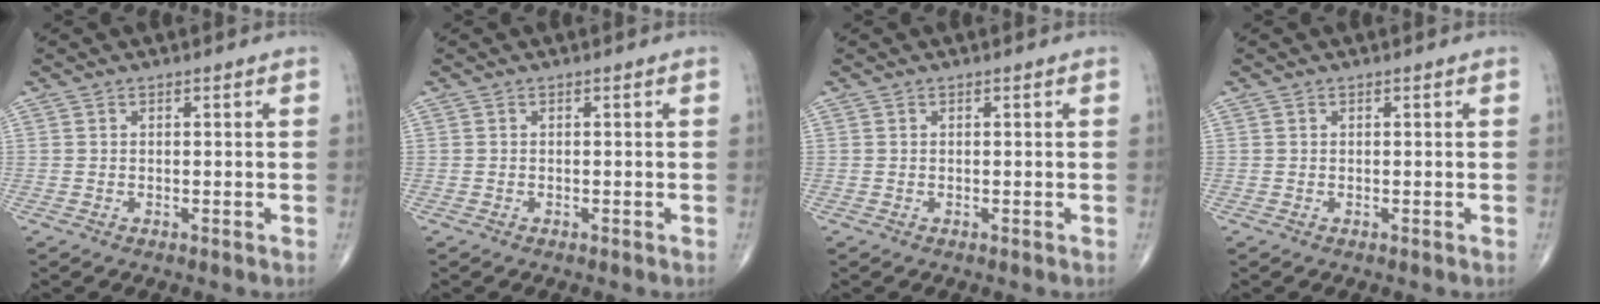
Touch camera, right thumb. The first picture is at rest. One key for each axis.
{"total": 0.0}
{"total": 0.0}
{"total": 0.0}